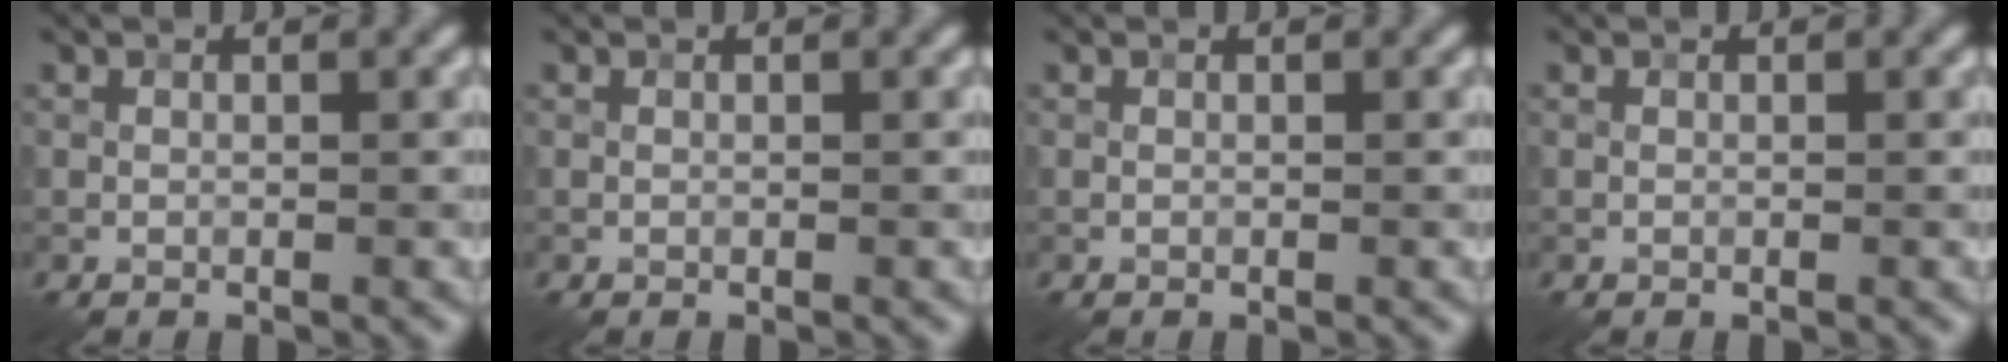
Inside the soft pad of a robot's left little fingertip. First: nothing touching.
{"total": 0.0}
{"total": 0.0}
{"total": 0.0}